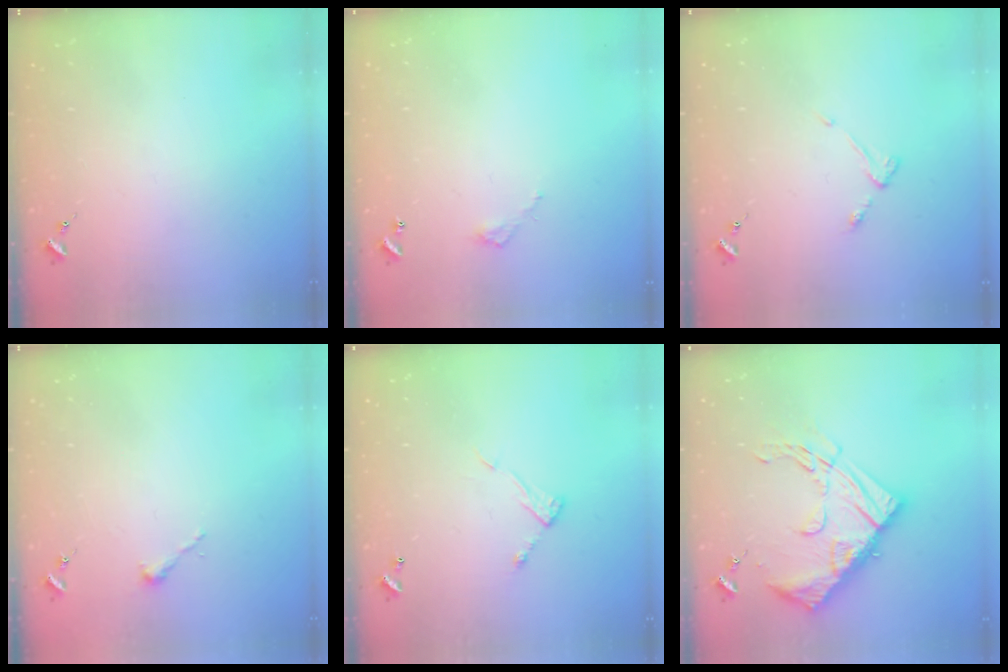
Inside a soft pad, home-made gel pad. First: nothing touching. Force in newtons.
{"total": 3.2, "press": 3.1, "slide": 0.2}
{"total": 4.7, "press": 4.7, "slide": 0.7}
{"total": 2.5, "press": 2.5, "slide": 0.2}
{"total": 6.6, "press": 6.6, "slide": 0.3}
{"total": 18.8, "press": 18.7, "slide": 1.2}